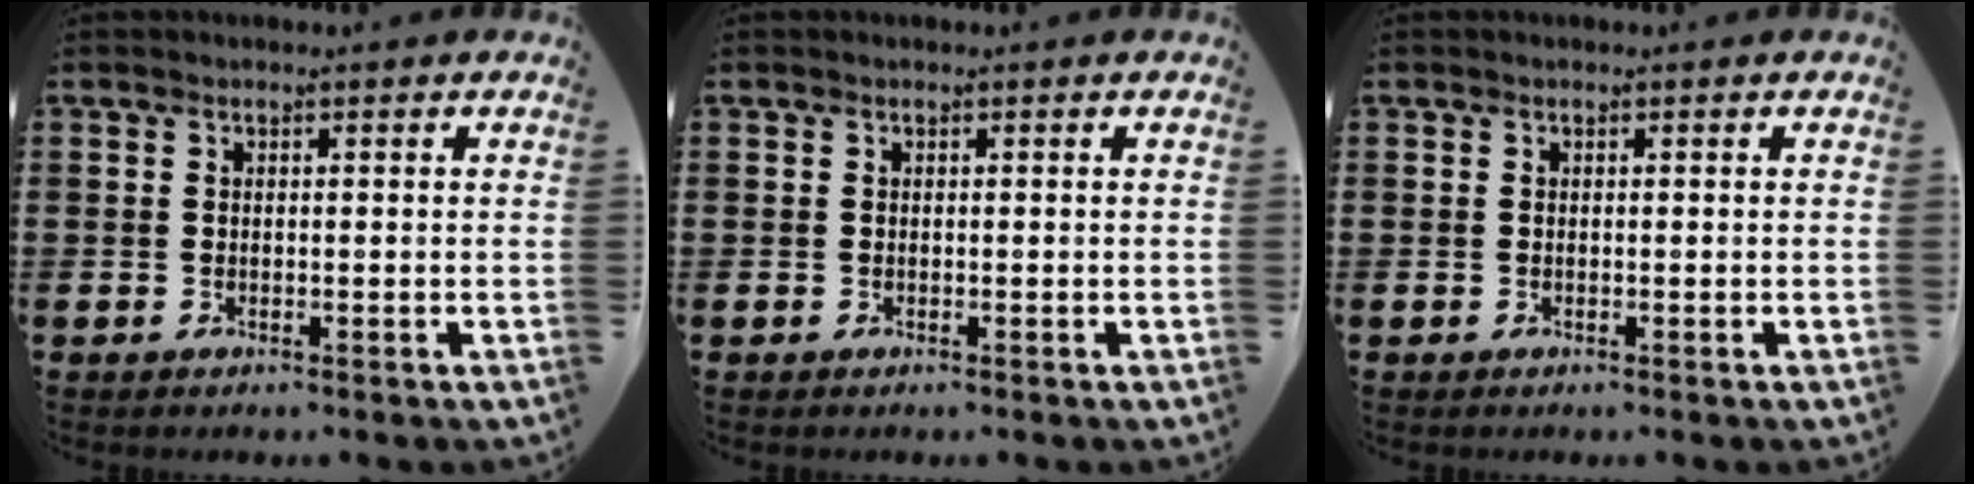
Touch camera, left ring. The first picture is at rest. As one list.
[{"total": 0.0}, {"total": 0.0}]